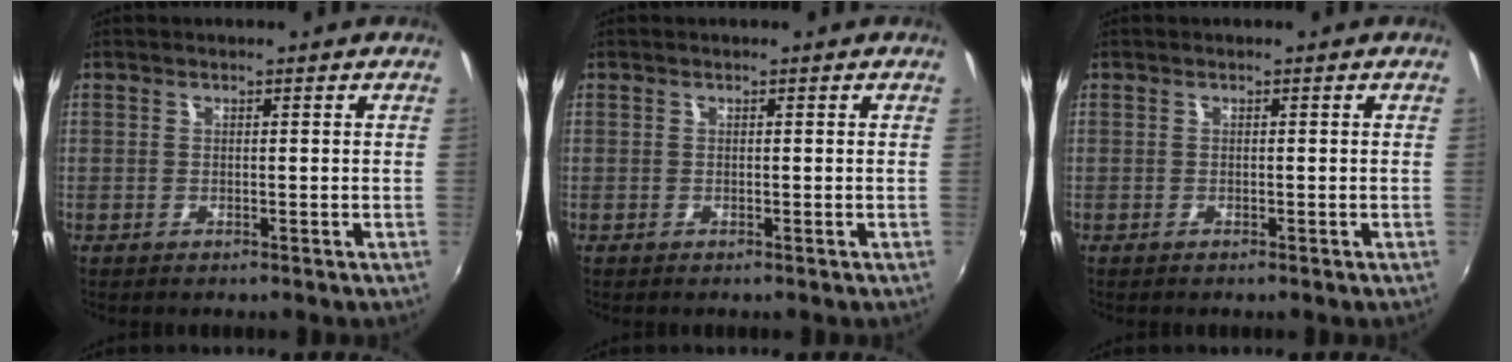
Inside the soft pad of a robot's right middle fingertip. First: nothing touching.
{"total": 0.0}
{"total": 0.0}